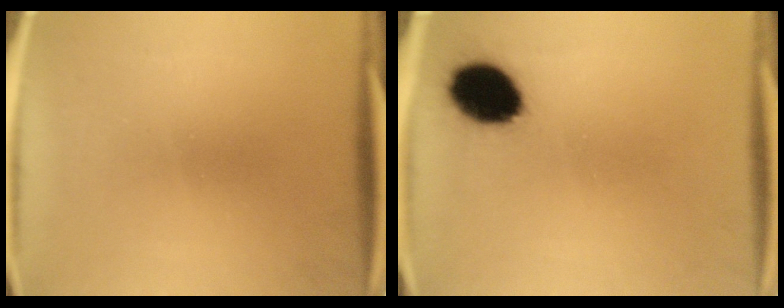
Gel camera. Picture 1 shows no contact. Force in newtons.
{"total": 11.7}